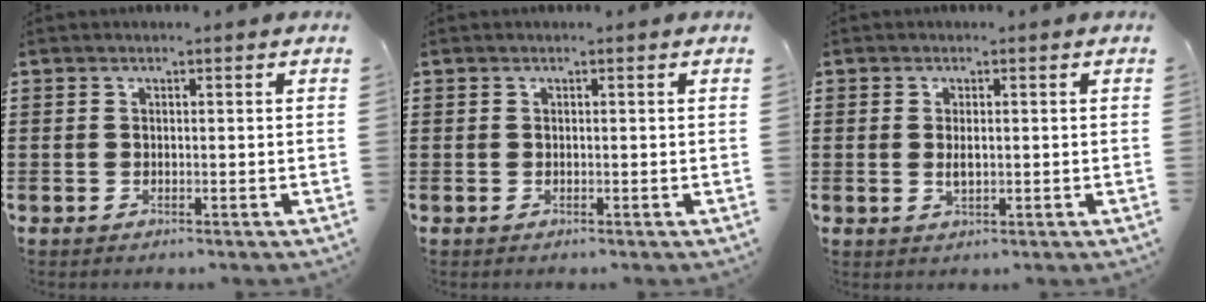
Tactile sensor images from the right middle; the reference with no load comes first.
{"total": 0.0}
{"total": 1.5, "force": [0.2, 0.7, 1.3], "torque": [-0.029, 0.002, 0.003]}